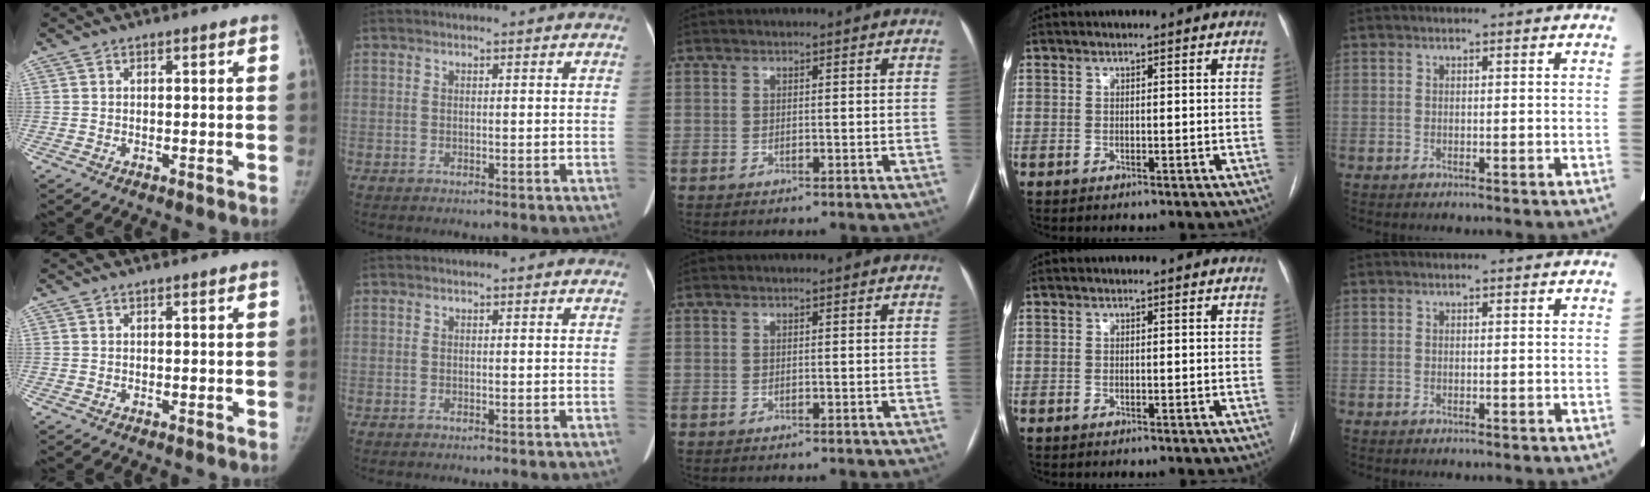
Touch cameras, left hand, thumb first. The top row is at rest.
{}